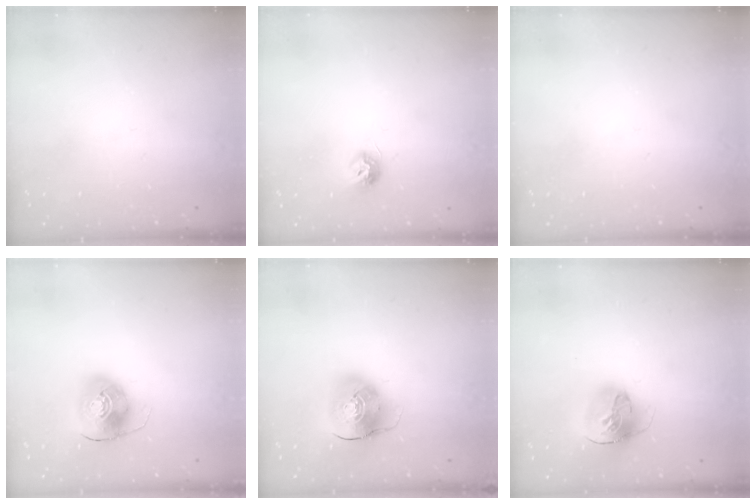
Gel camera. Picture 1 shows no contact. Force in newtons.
{"total": 7.0, "press": 6.9, "slide": 0.5}
{"total": 0.0}
{"total": 9.2, "press": 9.0, "slide": 1.5}
{"total": 10.7, "press": 10.6, "slide": 1.8}
{"total": 16.4, "press": 16.4, "slide": 1.6}